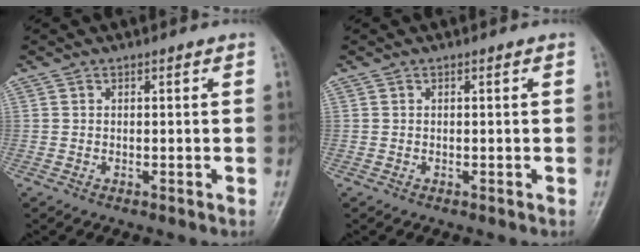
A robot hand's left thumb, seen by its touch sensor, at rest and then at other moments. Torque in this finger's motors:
{"motor_torque": [0.00, 0.00, -0.02, 0.00, 0.00]}